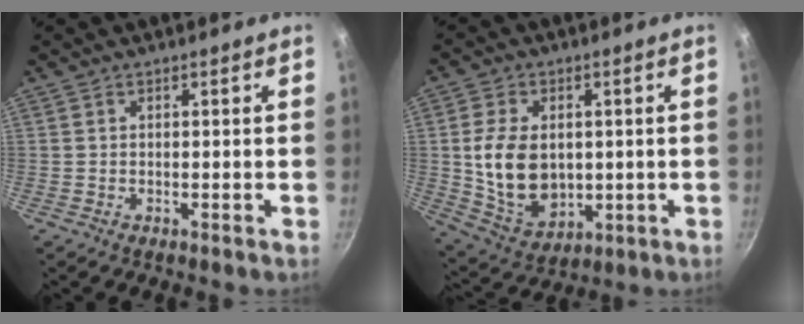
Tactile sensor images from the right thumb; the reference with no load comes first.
{"total": 13.6, "force": [0.7, 9.6, 9.6], "torque": [-0.155, -0.014, 0.032]}